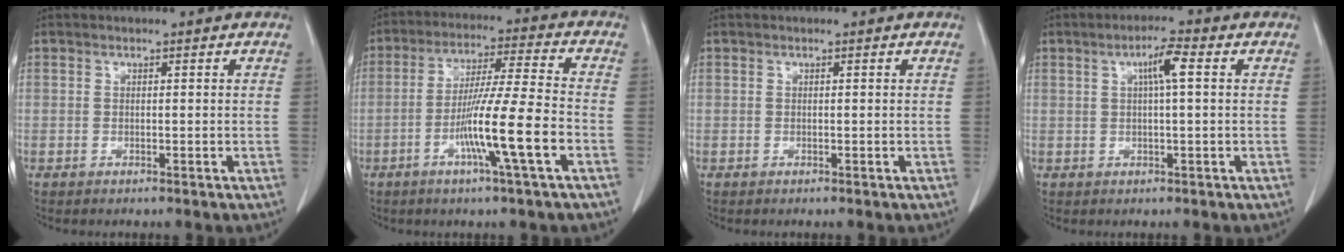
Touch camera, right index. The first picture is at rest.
{"total": 12.0, "force": [-4.2, -1.2, 11.1], "torque": [-0.206, -0.010, -0.079]}
{"total": 0.0}
{"total": 3.9, "force": [1.1, 0.4, 3.7], "torque": [-0.065, 0.009, 0.016]}